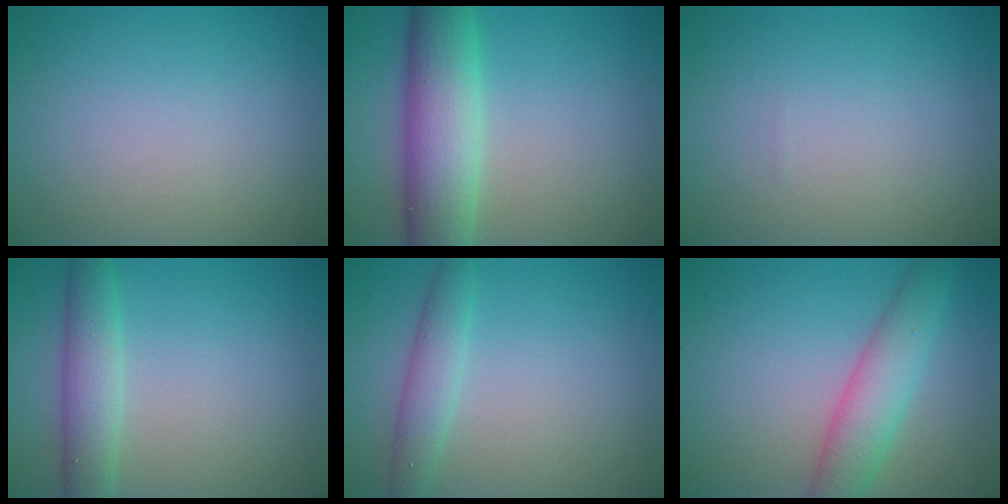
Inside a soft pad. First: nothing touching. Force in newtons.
{"total": 7.9, "press": 7.8, "slide": 0.5}
{"total": 0.0}
{"total": 3.6, "press": 3.6, "slide": 0.2}
{"total": 2.6, "press": 2.6, "slide": 0.1}
{"total": 4.8, "press": 4.8, "slide": 0.2}